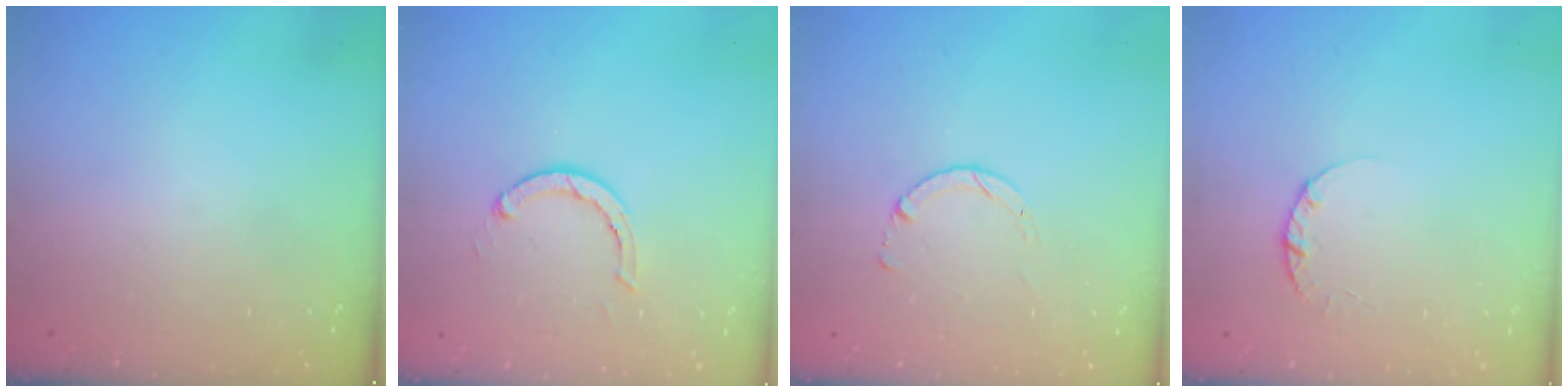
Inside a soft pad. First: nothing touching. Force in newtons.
{"total": 2.9, "press": 2.9, "slide": 0.5}
{"total": 1.4, "press": 1.4, "slide": 0.2}
{"total": 2.4, "press": 2.3, "slide": 0.3}